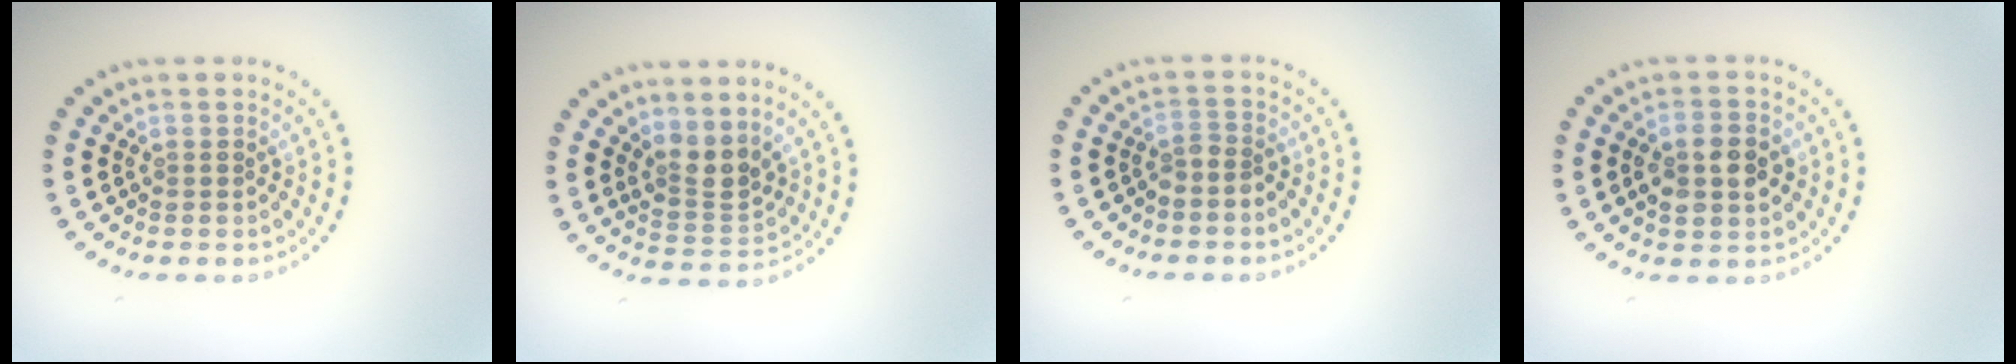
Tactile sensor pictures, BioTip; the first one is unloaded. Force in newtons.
{"total": 2.5, "press": 2.0, "slide": 1.5}
{"total": 1.5, "press": 1.1, "slide": 1.0}
{"total": 3.7, "press": 3.7, "slide": 0.2}